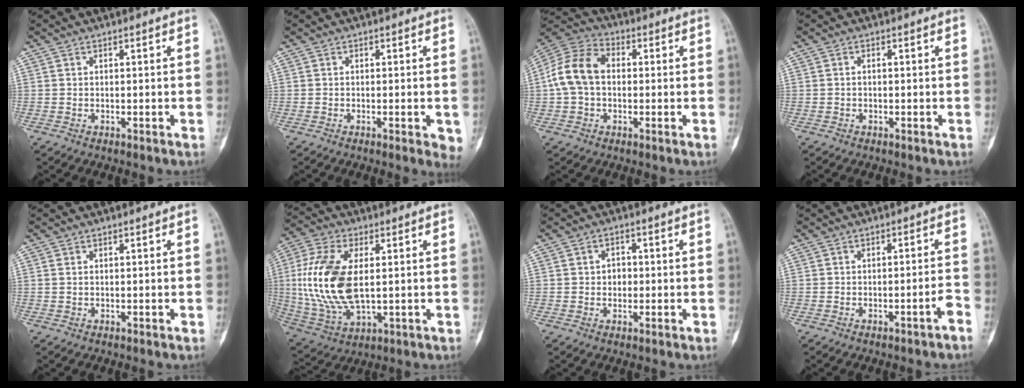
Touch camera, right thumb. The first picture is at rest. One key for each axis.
{"total": 3.7, "fx": -0.9, "fy": 1.2, "fz": 3.3, "tx": -0.030, "ty": -0.006, "tz": -0.010}
{"total": 12.0, "fx": 0.3, "fy": 8.7, "fz": 8.3, "tx": -0.156, "ty": 0.033, "tz": -0.005}
{"total": 0.5, "fx": -0.1, "fy": 0.3, "fz": 0.3, "tx": -0.002, "ty": 0.001, "tz": -0.006}
{"total": 0.8, "fx": 0.1, "fy": 0.6, "fz": 0.5, "tx": -0.008, "ty": -0.001, "tz": 0.002}
{"total": 17.9, "fx": 1.3, "fy": 9.6, "fz": 15.0, "tx": -0.317, "ty": -0.008, "tz": 0.032}
{"total": 3.0, "fx": -0.1, "fy": 2.5, "fz": 1.5, "tx": 0.001, "ty": 0.007, "tz": -0.006}
{"total": 2.6, "fx": -1.9, "fy": 0.3, "fz": 1.8, "tx": -0.021, "ty": 0.028, "tz": -0.026}